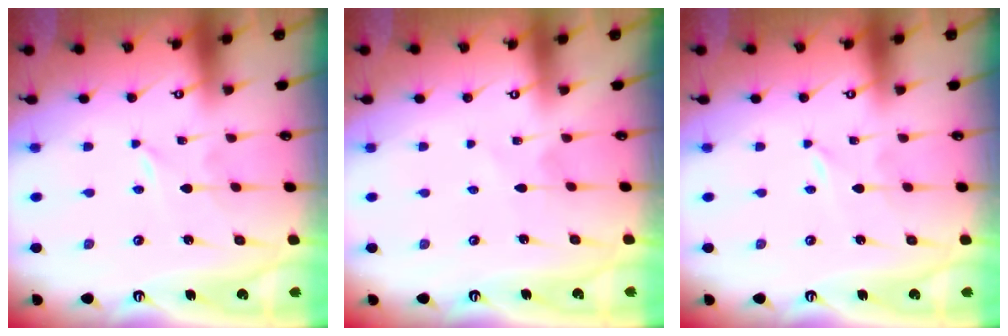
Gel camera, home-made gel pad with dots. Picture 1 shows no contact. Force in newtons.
{"total": 2.5, "press": 2.5, "slide": 0.2}
{"total": 0.0}